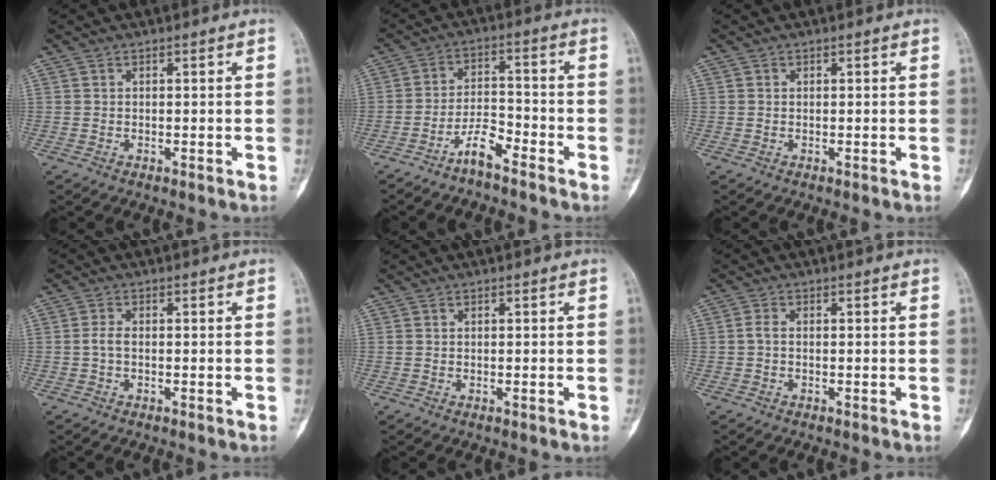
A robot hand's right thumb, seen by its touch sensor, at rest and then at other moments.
{"total": 5.6, "force": [-4.3, 1.5, 3.3], "torque": [-0.056, 0.039, -0.083]}
{"total": 0.0}
{"total": 1.6, "force": [-0.3, 0.7, 1.4], "torque": [-0.031, 0.001, -0.007]}
{"total": 0.0}
{"total": 1.2, "force": [-0.2, 0.6, 1.0], "torque": [-0.019, 0.001, -0.007]}